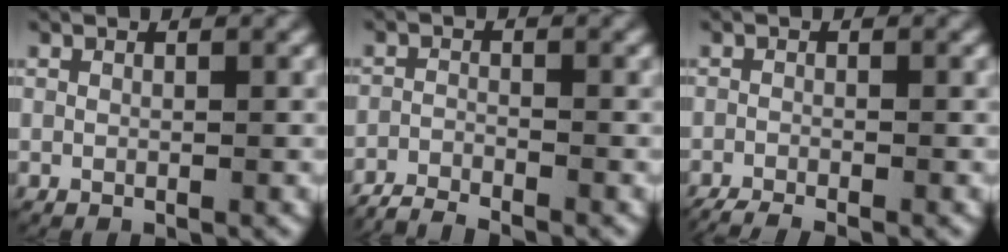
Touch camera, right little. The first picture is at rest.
{"total": 4.0, "force": [-3.8, 1.2, 0.6], "torque": [-0.022, -0.016, -0.061]}
{"total": 3.4, "force": [-3.1, 1.0, 1.0], "torque": [-0.023, -0.014, -0.046]}